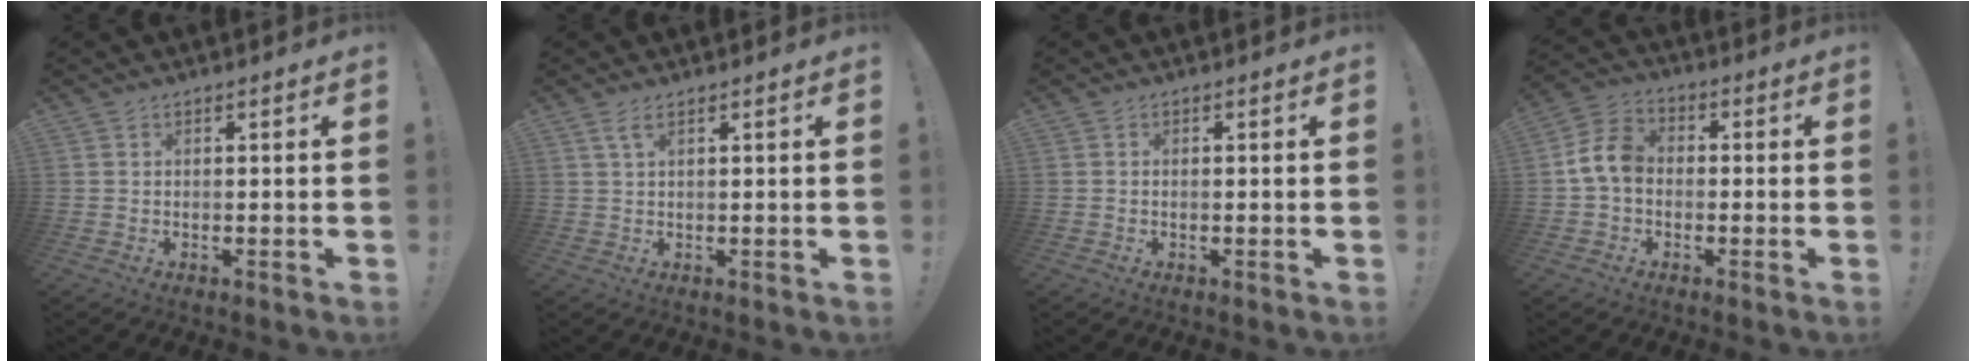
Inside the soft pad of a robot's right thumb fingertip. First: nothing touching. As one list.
[{"total": 2.6, "force": [1.3, 0.5, 2.1], "torque": [-0.045, 0.001, 0.023]}, {"total": 0.0}, {"total": 9.4, "force": [-0.3, 6.8, 6.4], "torque": [-0.129, 0.017, 0.000]}]